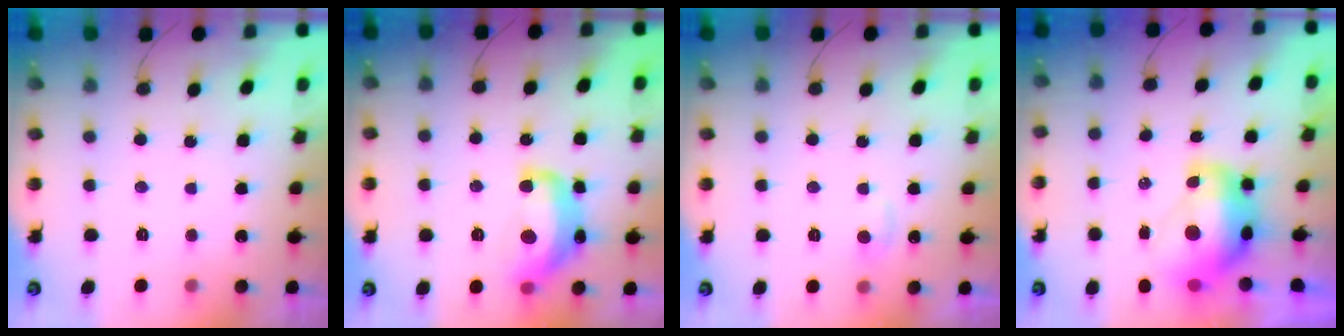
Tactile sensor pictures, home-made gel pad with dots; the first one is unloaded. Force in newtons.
{"total": 14.0, "press": 13.9, "slide": 1.0}
{"total": 3.9, "press": 3.8, "slide": 0.4}
{"total": 11.3, "press": 11.2, "slide": 1.0}